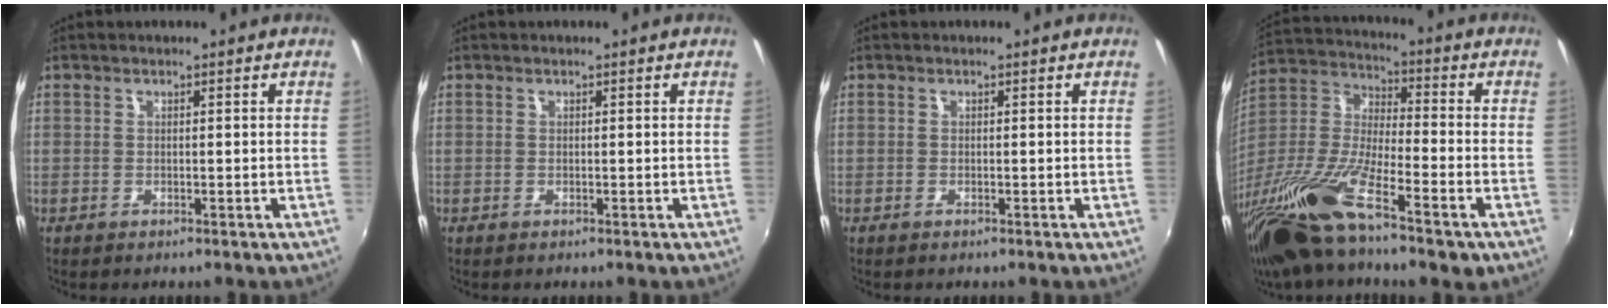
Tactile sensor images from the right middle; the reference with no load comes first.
{"total": 0.0}
{"total": 0.0}
{"total": 22.4, "force": [-14.2, 5.2, 16.5], "torque": [-0.331, -0.040, -0.272]}